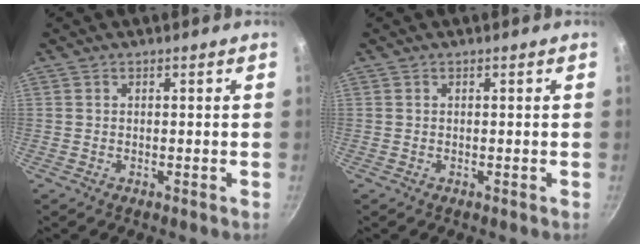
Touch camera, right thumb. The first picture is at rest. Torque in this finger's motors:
{"motor_torque": [0.00, 0.00, 0.07, 0.00, 0.00]}